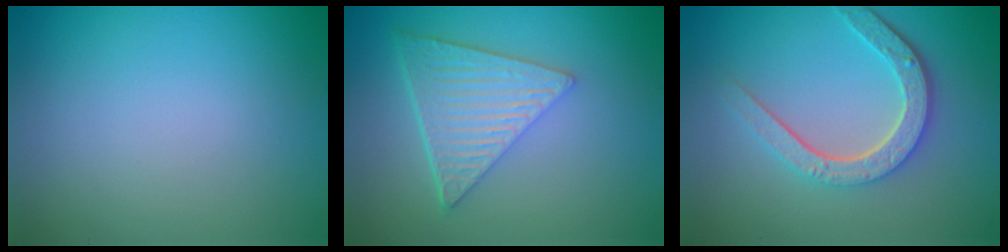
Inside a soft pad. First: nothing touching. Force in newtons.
{"total": 6.4, "press": 4.4, "slide": 4.7}
{"total": 4.7, "press": 3.7, "slide": 3.0}